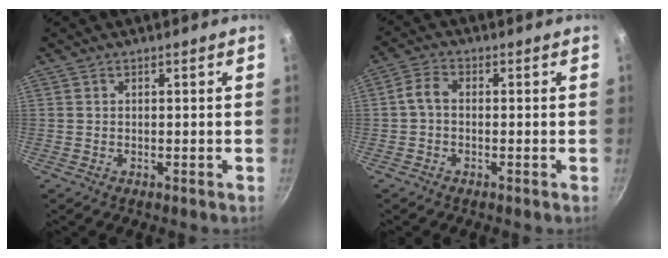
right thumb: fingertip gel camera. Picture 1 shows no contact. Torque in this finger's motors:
{"motor_torque": [0.68, 0.63, 1.07, -0.40, 0.34]}